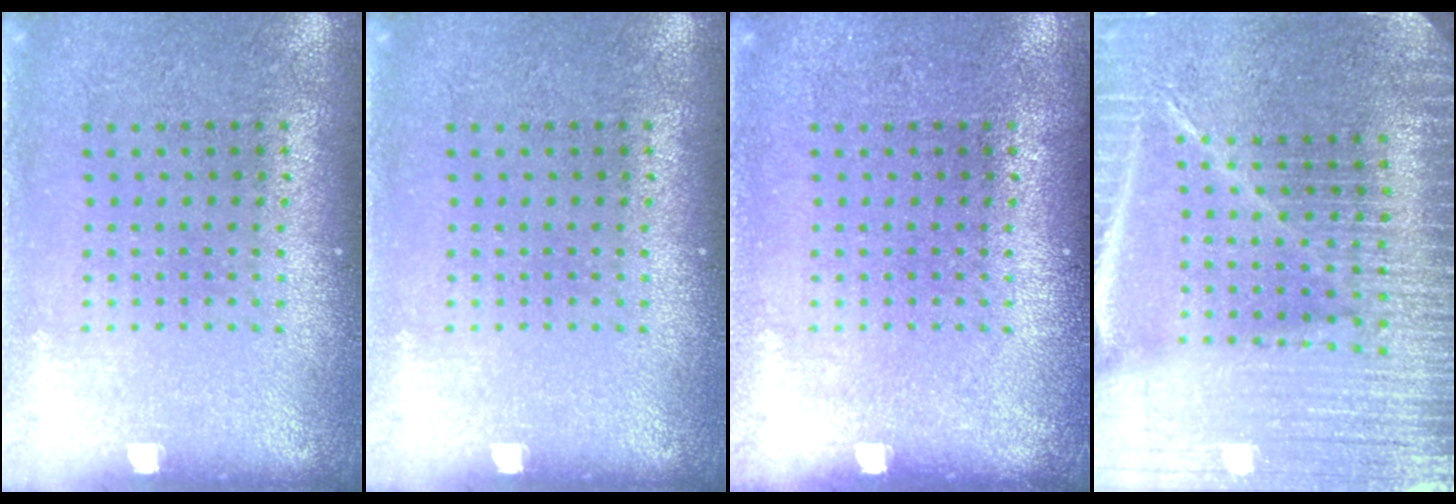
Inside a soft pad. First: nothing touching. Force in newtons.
{"total": 0.0}
{"total": 0.0}
{"total": 5.1, "press": 4.6, "slide": 2.2}